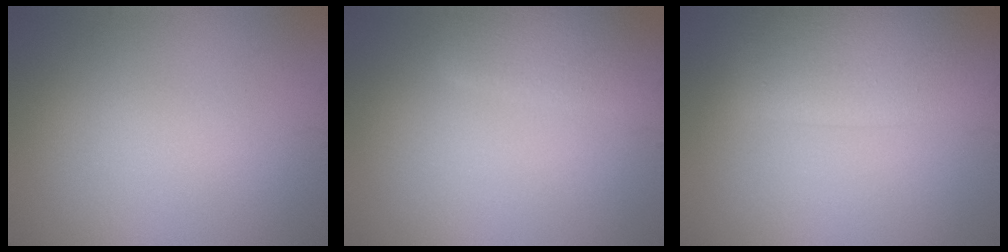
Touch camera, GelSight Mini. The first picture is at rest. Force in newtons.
{"total": 3.0, "press": 3.0, "slide": 0.1}
{"total": 7.9, "press": 7.8, "slide": 0.5}